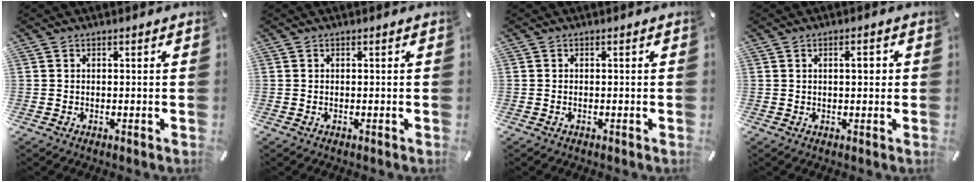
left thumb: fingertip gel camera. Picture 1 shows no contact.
{"total": 0.0}
{"total": 0.6, "force": [-0.3, 0.3, 0.4], "torque": [-0.009, -0.002, -0.005]}
{"total": 3.3, "force": [0.7, 1.4, 3.0], "torque": [-0.043, 0.002, 0.005]}